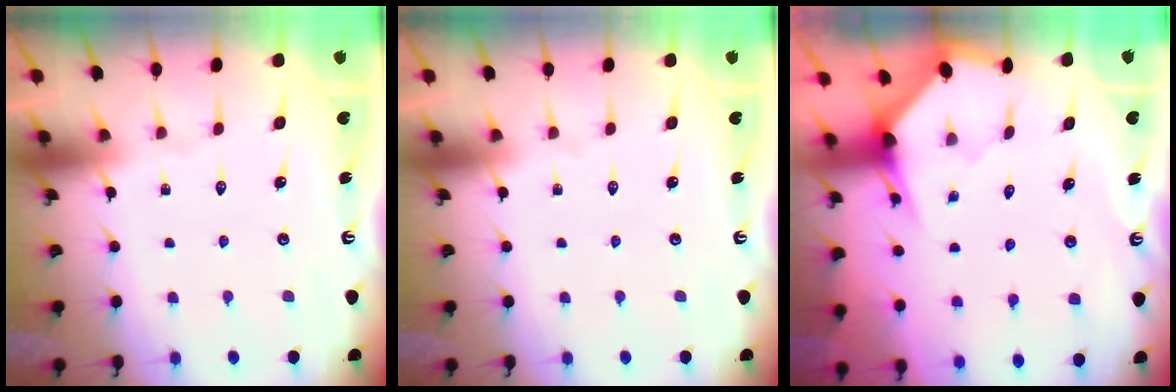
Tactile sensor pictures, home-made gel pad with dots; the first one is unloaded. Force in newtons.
{"total": 0.0}
{"total": 2.9, "press": 2.9, "slide": 0.2}